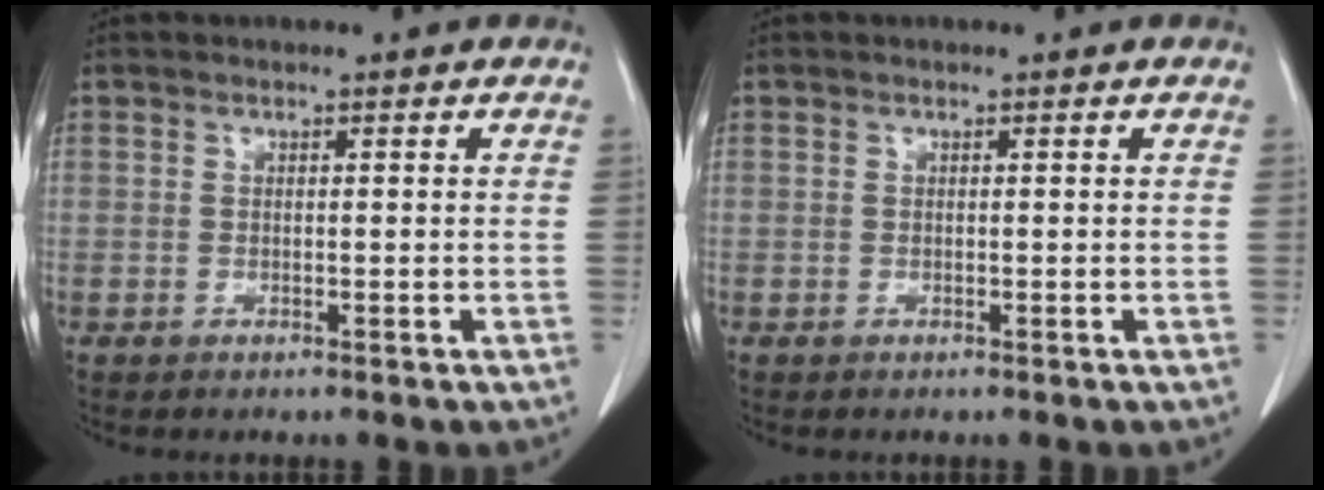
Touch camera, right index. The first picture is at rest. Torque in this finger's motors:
{"motor_torque": [0.03, 0.02, 0.00, 0.00]}